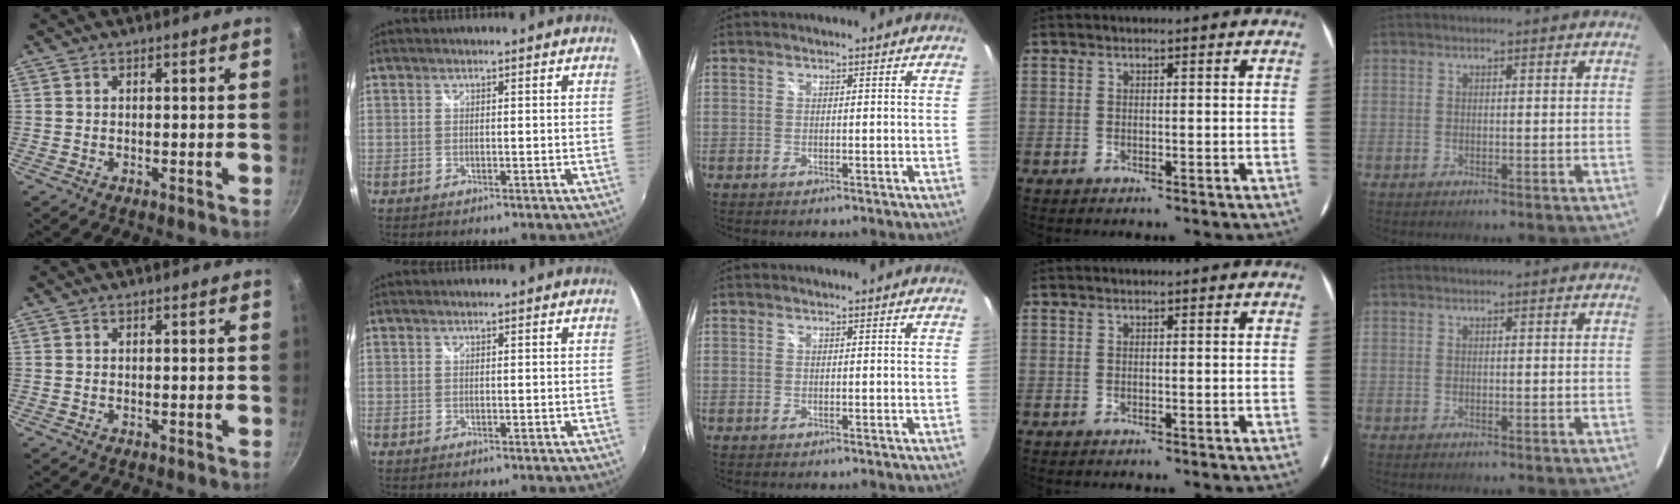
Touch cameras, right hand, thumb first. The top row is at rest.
{}